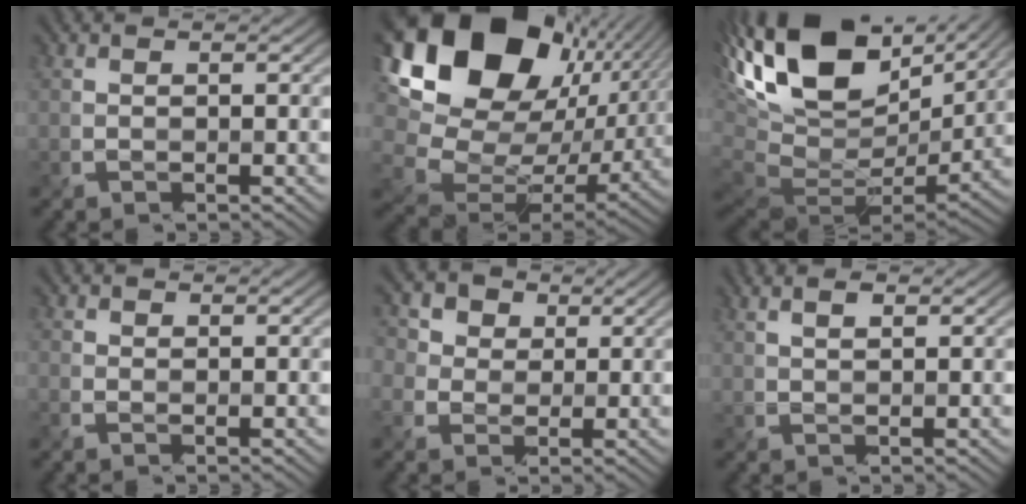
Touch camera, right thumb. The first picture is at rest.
{"total": 19.0, "force": [6.4, 13.3, 12.0], "torque": [-0.254, -0.012, 0.149]}
{"total": 20.2, "force": [7.7, 10.9, 15.2], "torque": [-0.326, 0.015, 0.147]}
{"total": 0.8, "force": [-0.3, 0.8, 0.2], "torque": [0.000, 0.004, -0.012]}
{"total": 8.7, "force": [3.6, 6.7, 4.2], "torque": [-0.129, 0.033, 0.052]}
{"total": 2.0, "force": [0.9, 0.3, 1.7], "torque": [-0.038, 0.008, 0.023]}